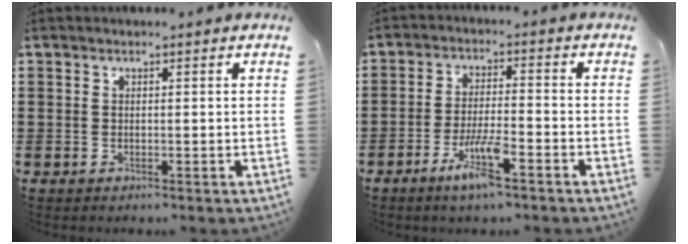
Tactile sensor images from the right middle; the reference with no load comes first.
{"total": 6.3, "force": [-3.7, 0.9, 5.0], "torque": [-0.099, -0.007, -0.066]}